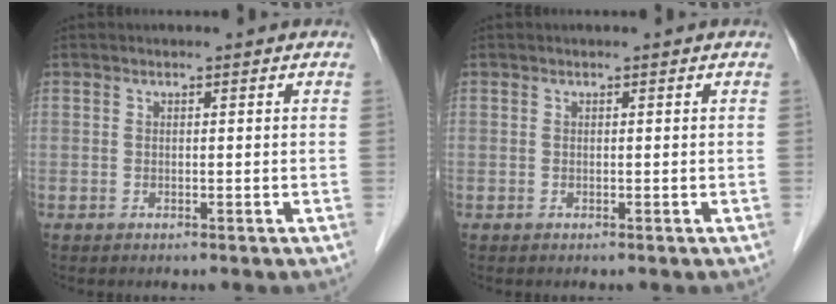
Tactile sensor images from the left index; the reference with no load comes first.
{"total": 0.0}